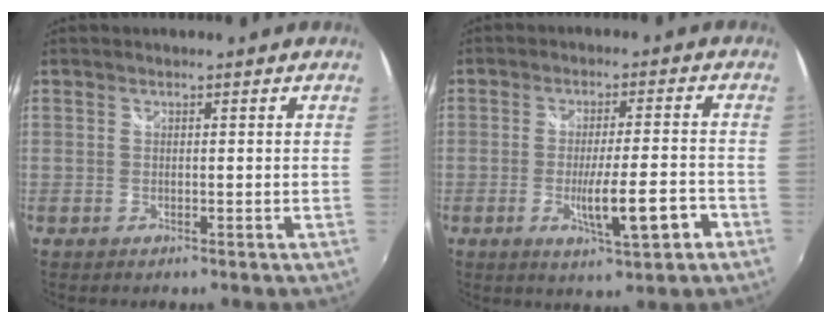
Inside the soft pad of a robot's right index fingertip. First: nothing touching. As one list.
[{"total": 9.3, "force": [-3.8, 1.0, 8.4], "torque": [-0.139, -0.020, -0.055]}]